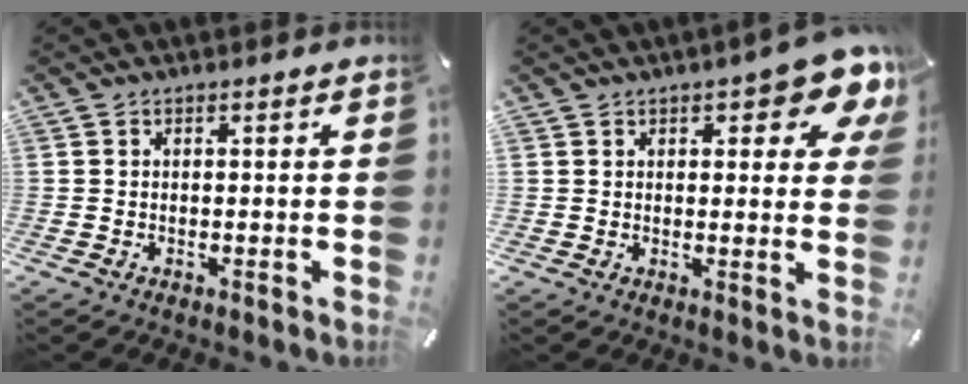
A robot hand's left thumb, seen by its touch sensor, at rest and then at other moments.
{"total": 8.7, "force": [5.4, 3.8, 5.6], "torque": [-0.062, -0.028, 0.089]}